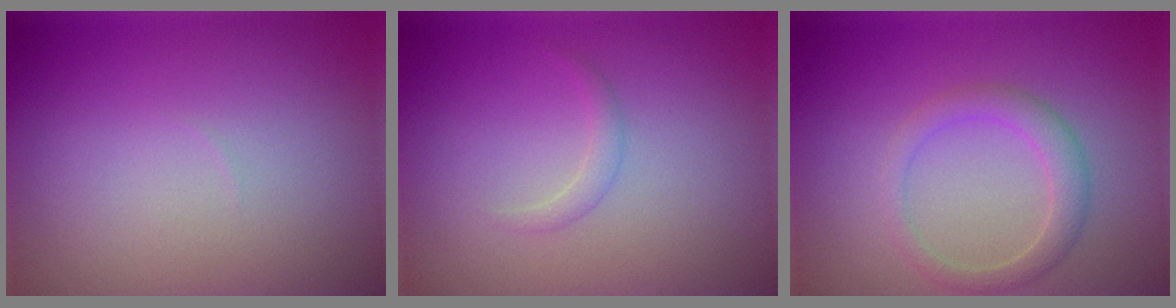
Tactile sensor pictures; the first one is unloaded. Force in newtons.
{"total": 0.9, "press": 0.9, "slide": 0.1}
{"total": 2.4, "press": 2.4, "slide": 0.0}